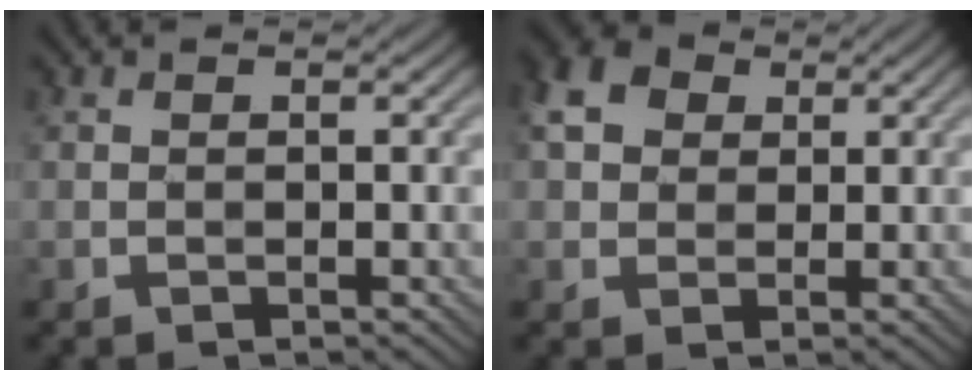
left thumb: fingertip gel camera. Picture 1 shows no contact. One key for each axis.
{"total": 5.6, "fx": 1.8, "fy": 4.5, "fz": 2.9, "tx": -0.077, "ty": 0.014, "tz": 0.026}